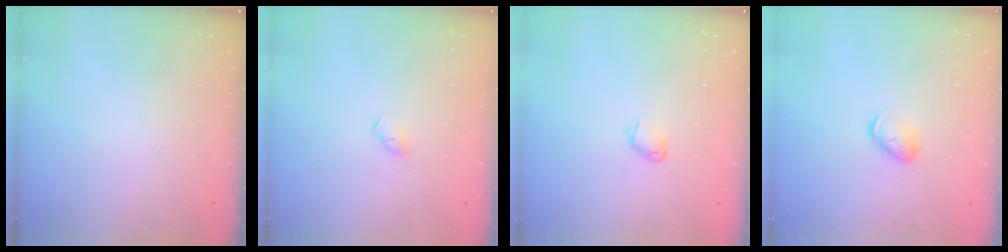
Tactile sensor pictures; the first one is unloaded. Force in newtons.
{"total": 3.5, "press": 3.4, "slide": 0.6}
{"total": 2.4, "press": 2.4, "slide": 0.4}
{"total": 5.4, "press": 5.3, "slide": 0.8}